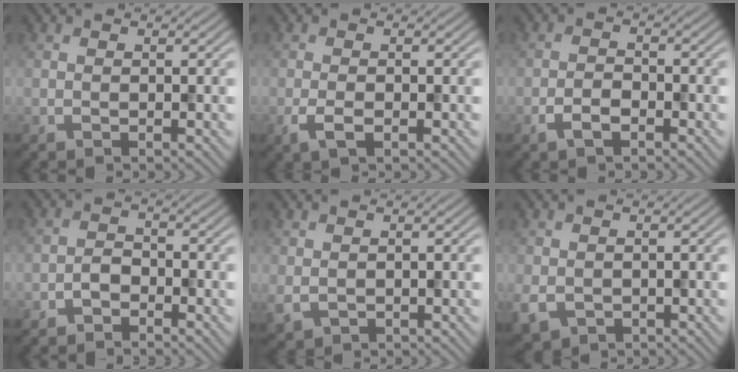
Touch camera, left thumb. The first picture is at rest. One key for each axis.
{"total": 2.4, "fx": -1.1, "fy": 1.0, "fz": 1.9, "tx": -0.045, "ty": -0.004, "tz": -0.024}
{"total": 2.7, "fx": -1.6, "fy": 1.4, "fz": 1.7, "tx": -0.034, "ty": 0.001, "tz": -0.036}
{"total": 2.2, "fx": -1.6, "fy": 1.2, "fz": 0.9, "tx": -0.016, "ty": 0.007, "tz": -0.039}
{"total": 1.7, "fx": 0.1, "fy": 1.4, "fz": 1.0, "tx": -0.032, "ty": -0.007, "tz": 0.004}
{"total": 3.0, "fx": -0.8, "fy": 2.5, "fz": 1.5, "tx": -0.049, "ty": -0.015, "tz": -0.017}